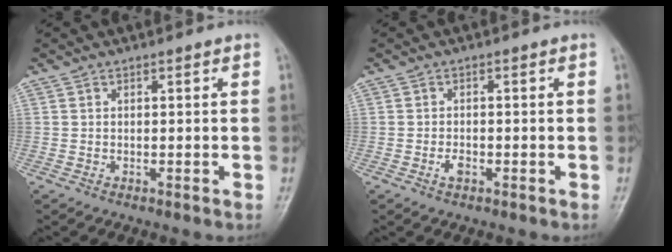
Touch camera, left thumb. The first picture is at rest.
{"total": 1.8, "force": [-0.8, 1.0, 1.3], "torque": [-0.021, 0.005, -0.015]}